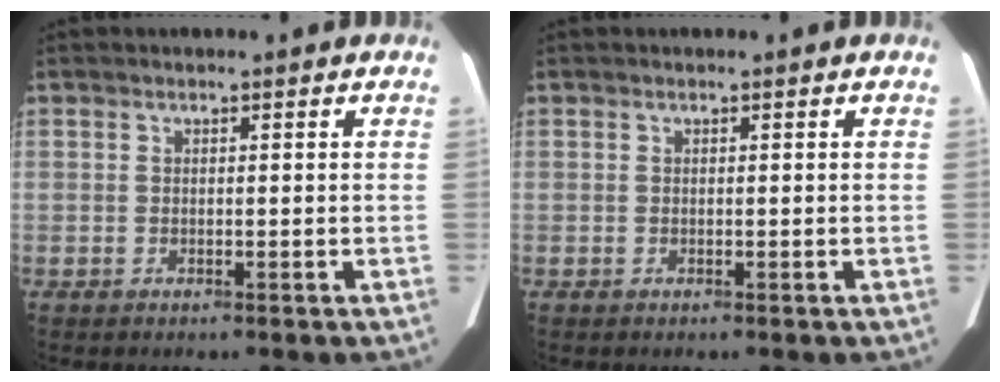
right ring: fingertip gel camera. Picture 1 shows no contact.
{"total": 0.0}